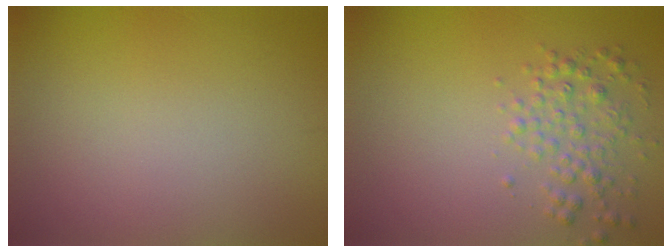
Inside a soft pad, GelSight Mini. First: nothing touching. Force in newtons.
{"total": 2.5, "press": 2.5, "slide": 0.1}